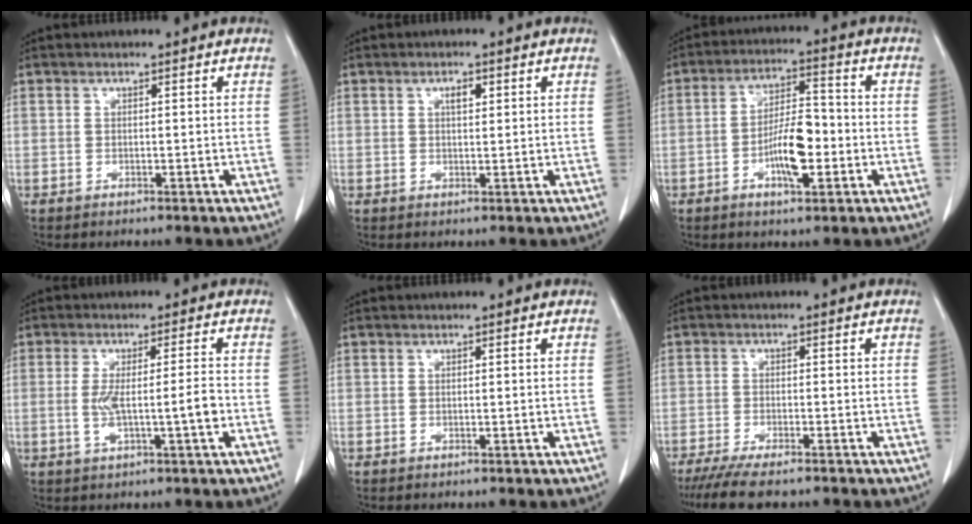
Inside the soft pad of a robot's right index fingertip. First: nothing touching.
{"total": 1.8, "force": [0.7, 0.7, 1.5], "torque": [-0.026, 0.000, 0.011]}
{"total": 8.6, "force": [-2.5, 2.6, 7.8], "torque": [-0.145, 0.008, -0.044]}
{"total": 5.7, "force": [-1.1, 0.0, 5.6], "torque": [-0.107, 0.001, -0.015]}
{"total": 0.0}
{"total": 7.9, "force": [-6.5, 1.4, 4.2], "torque": [-0.064, -0.015, -0.103]}